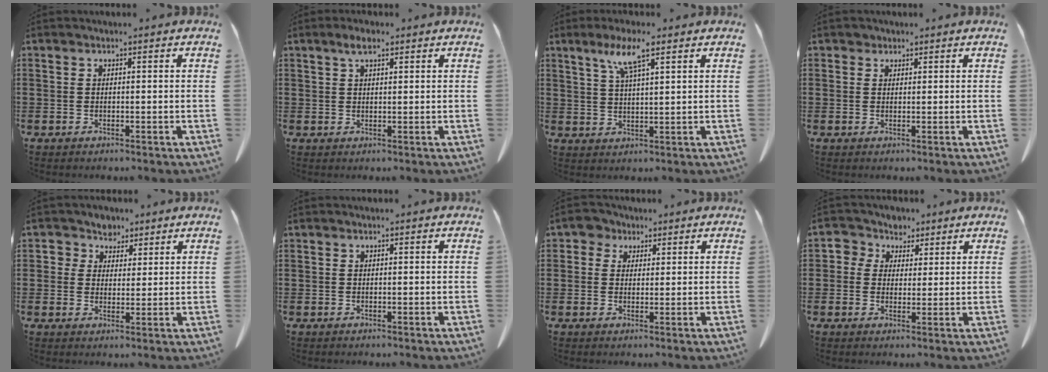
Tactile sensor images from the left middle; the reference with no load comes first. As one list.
[{"total": 2.8, "force": [1.7, 0.8, 2.0], "torque": [-0.043, 0.006, 0.029]}, {"total": 6.5, "force": [3.9, 1.1, 5.2], "torque": [-0.111, 0.006, 0.065]}, {"total": 1.1, "force": [0.8, 0.7, 0.0], "torque": [-0.003, 0.003, 0.017]}, {"total": 4.0, "force": [2.4, 3.2, 0.4], "torque": [-0.020, 0.005, 0.040]}, {"total": 0.0}, {"total": 3.0, "force": [2.0, 2.2, 0.7], "torque": [-0.017, 0.008, 0.035]}, {"total": 3.7, "force": [1.7, 3.3, 0.3], "torque": [-0.028, 0.006, 0.027]}]